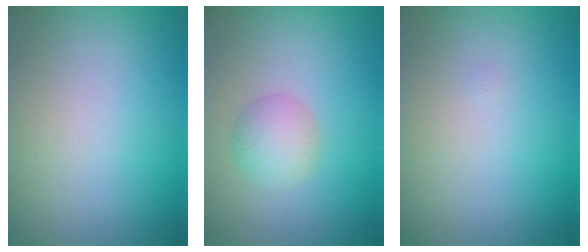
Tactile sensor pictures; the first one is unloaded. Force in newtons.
{"total": 2.5, "press": 2.5, "slide": 0.1}
{"total": 0.0}